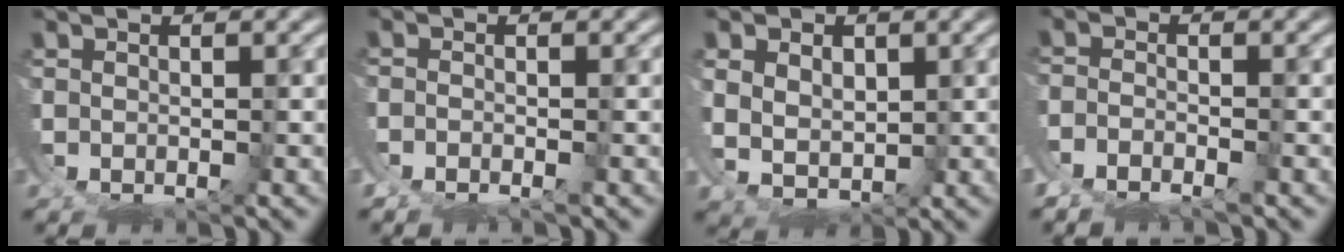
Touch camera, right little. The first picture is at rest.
{"total": 1.7, "force": [-1.5, 0.7, 0.4], "torque": [-0.009, -0.004, -0.033]}
{"total": 5.7, "force": [-0.1, 4.6, 3.3], "torque": [-0.083, -0.039, 0.014]}
{"total": 3.6, "force": [-2.9, 1.9, 1.0], "torque": [-0.017, -0.010, -0.058]}